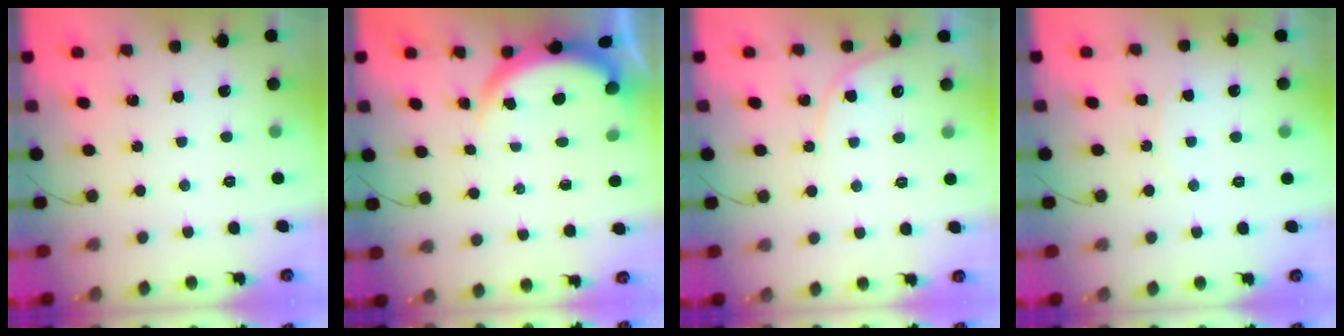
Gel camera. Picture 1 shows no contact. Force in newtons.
{"total": 3.9, "press": 3.9, "slide": 0.2}
{"total": 4.4, "press": 4.3, "slide": 0.3}
{"total": 3.9, "press": 3.8, "slide": 0.5}